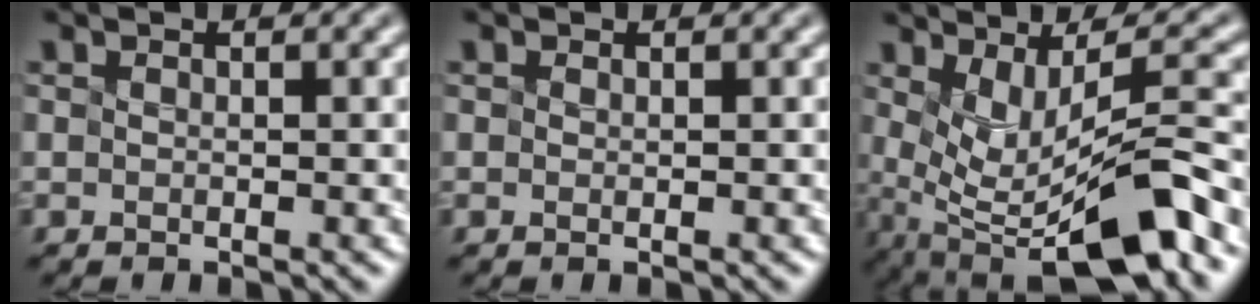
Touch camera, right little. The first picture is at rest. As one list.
[{"total": 0.0}, {"total": 9.4, "force": [-1.3, 2.9, 8.8], "torque": [-0.137, 0.001, 0.002]}]